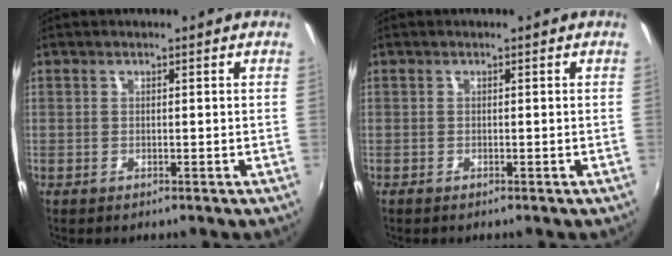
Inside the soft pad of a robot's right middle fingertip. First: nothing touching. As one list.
[{"total": 0.0}]